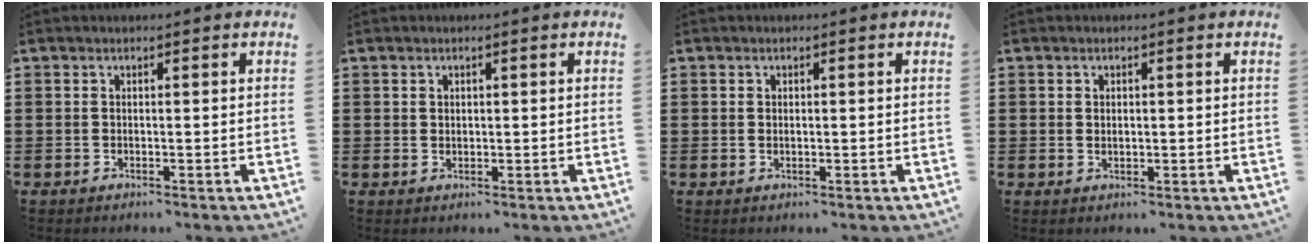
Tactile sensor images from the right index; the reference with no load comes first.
{"total": 1.0, "force": [0.5, 0.8, 0.3], "torque": [-0.007, 0.003, 0.011]}
{"total": 0.6, "force": [0.1, 0.4, 0.4], "torque": [-0.010, 0.001, 0.003]}
{"total": 0.9, "force": [0.3, 0.6, 0.6], "torque": [-0.013, 0.006, 0.005]}